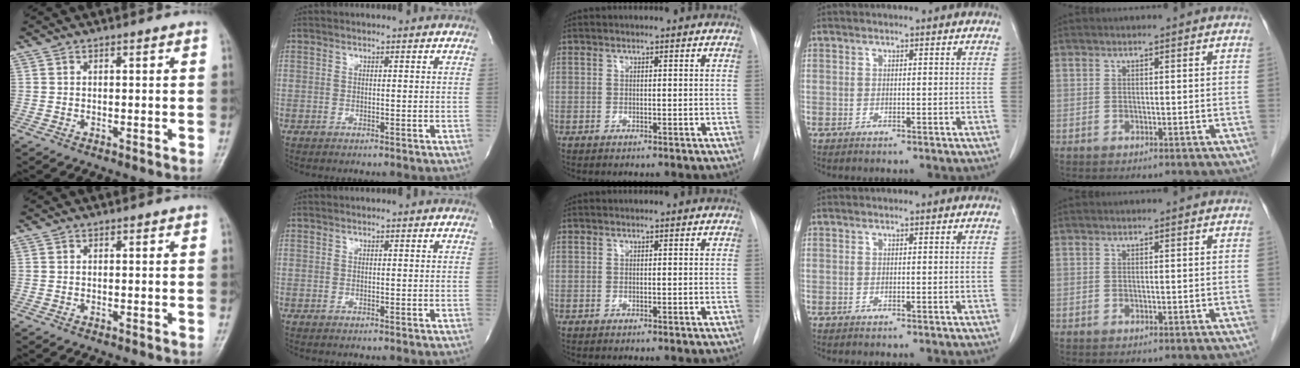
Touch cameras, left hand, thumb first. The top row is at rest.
{}